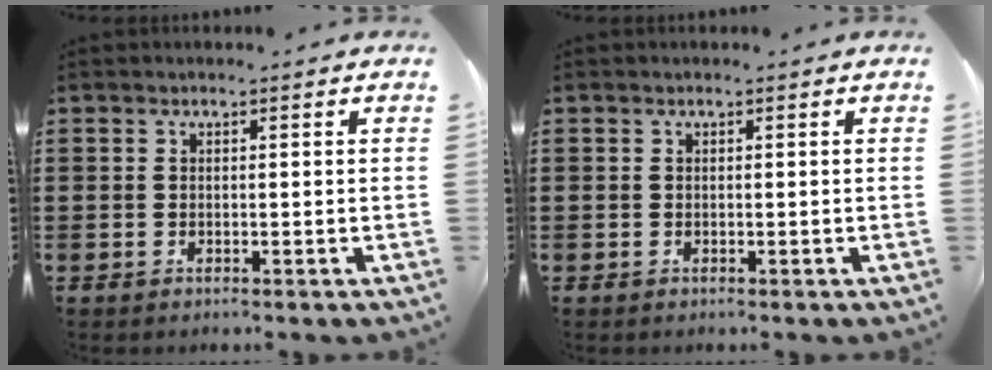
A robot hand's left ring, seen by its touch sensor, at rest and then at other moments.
{"total": 0.0}